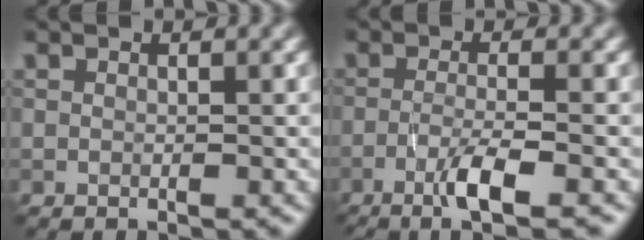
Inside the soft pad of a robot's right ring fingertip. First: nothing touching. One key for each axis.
{"total": 3.9, "fx": -2.0, "fy": 0.5, "fz": 3.3, "tx": -0.061, "ty": 0.004, "tz": -0.045}